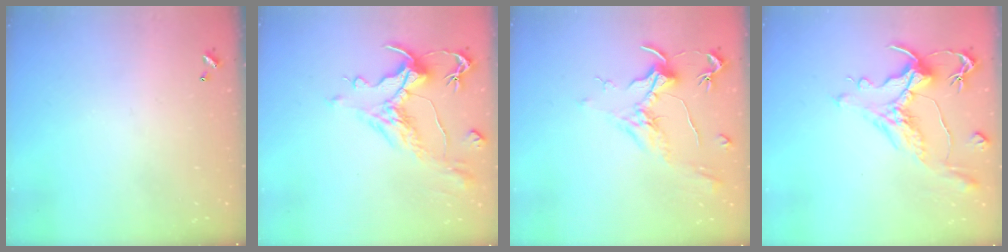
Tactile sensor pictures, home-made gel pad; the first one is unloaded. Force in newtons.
{"total": 2.0, "press": 1.5, "slide": 1.4}
{"total": 2.0, "press": 1.8, "slide": 0.8}
{"total": 1.5, "press": 0.4, "slide": 1.5}